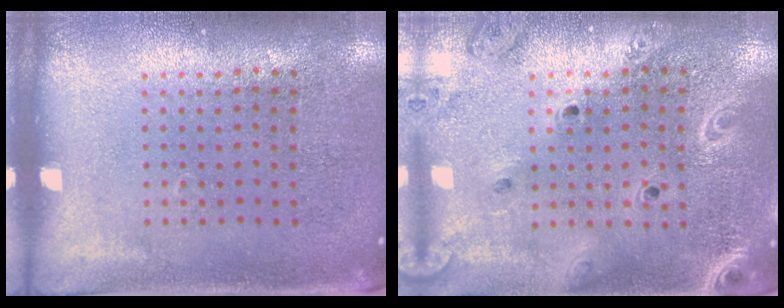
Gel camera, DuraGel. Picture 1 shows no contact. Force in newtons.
{"total": 2.1, "press": 1.9, "slide": 0.9}